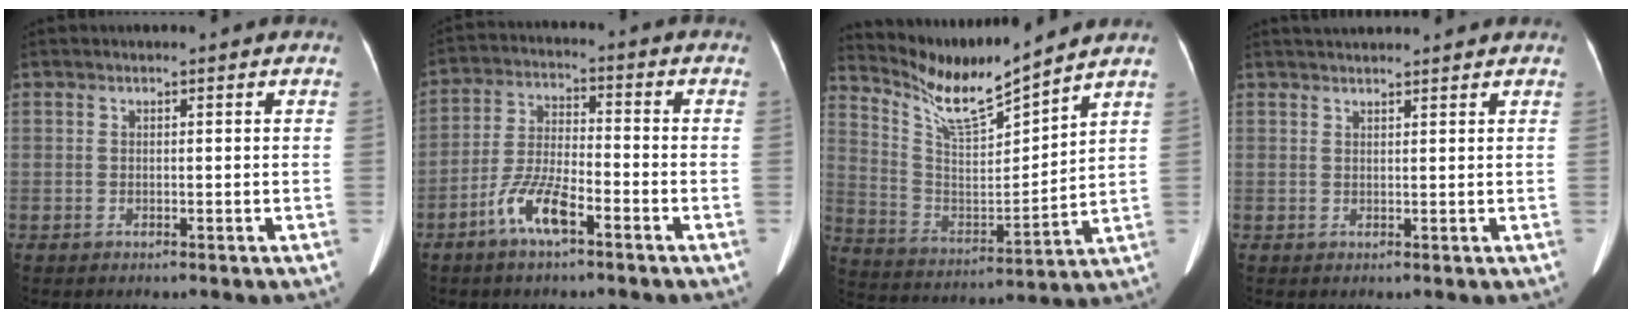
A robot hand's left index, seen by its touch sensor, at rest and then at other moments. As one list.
[{"total": 7.8, "force": [-4.6, 1.7, 6.0], "torque": [-0.129, 0.001, -0.090]}, {"total": 11.3, "force": [10.7, -0.2, 3.8], "torque": [-0.089, -0.008, 0.212]}, {"total": 5.8, "force": [5.5, 0.3, 1.9], "torque": [-0.026, 0.035, 0.070]}]